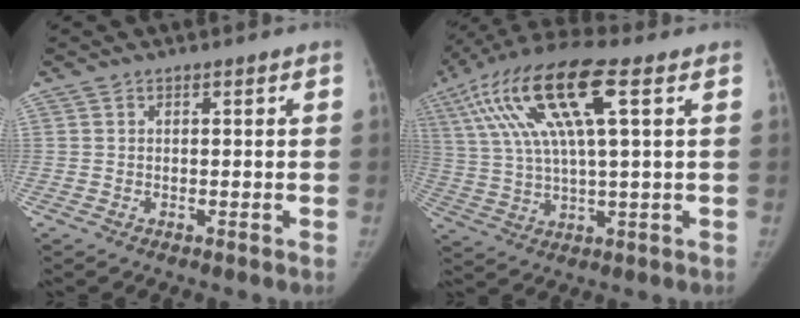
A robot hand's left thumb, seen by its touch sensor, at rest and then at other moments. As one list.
[{"total": 19.0, "force": [7.1, 4.8, 16.9], "torque": [-0.362, 0.016, 0.127]}]